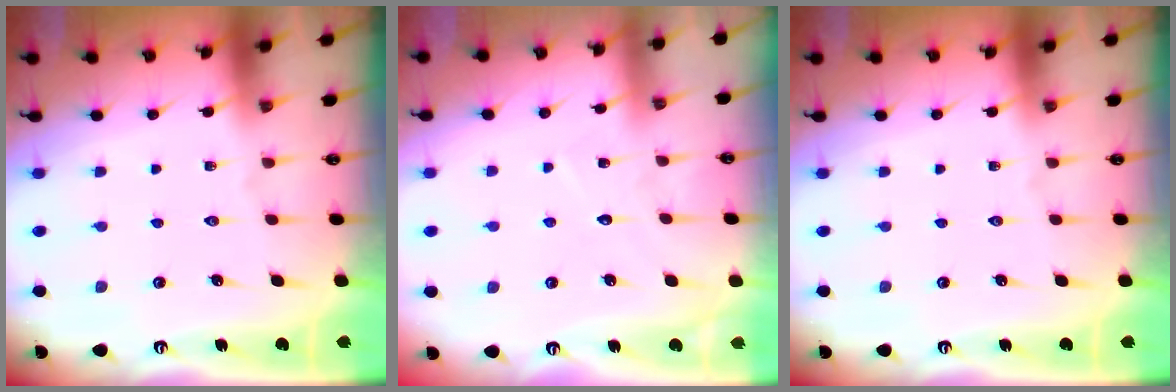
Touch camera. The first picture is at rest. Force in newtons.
{"total": 4.7, "press": 4.7, "slide": 0.4}
{"total": 0.0}